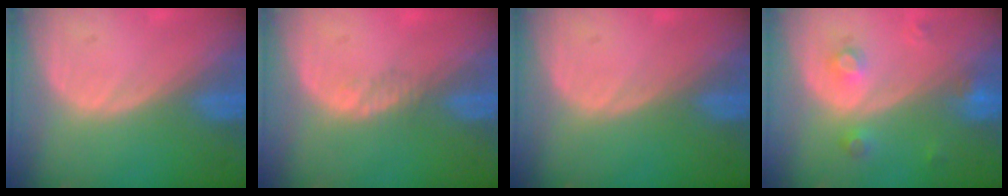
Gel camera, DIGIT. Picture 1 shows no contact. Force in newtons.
{"total": 1.1, "press": 0.9, "slide": 0.7}
{"total": 0.0}
{"total": 3.6, "press": 3.2, "slide": 1.6}